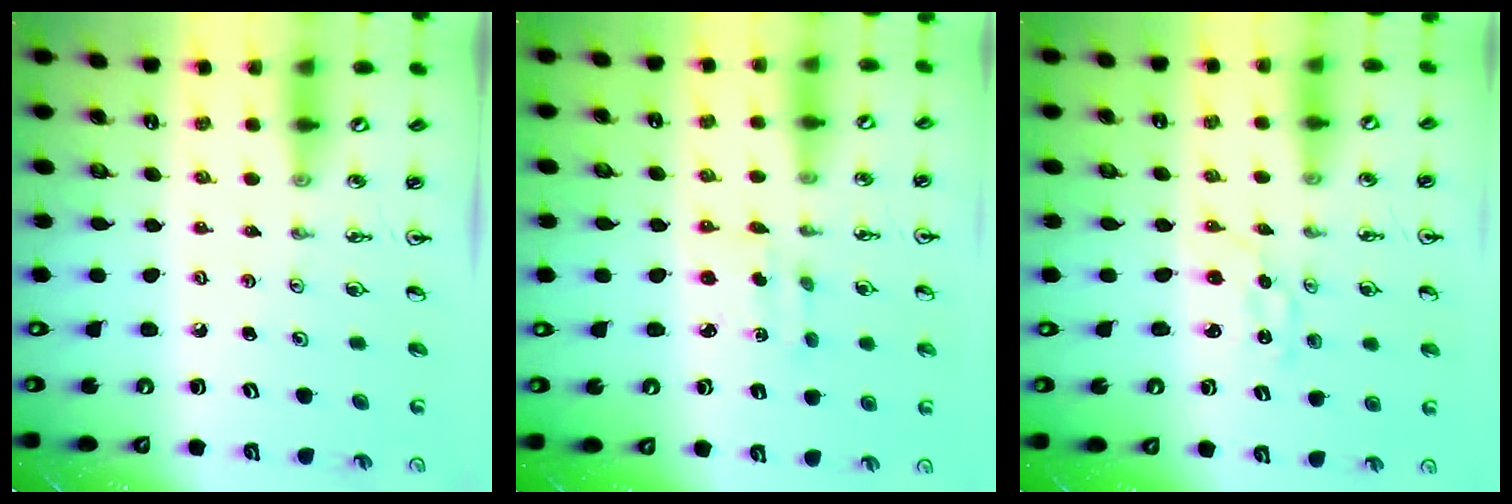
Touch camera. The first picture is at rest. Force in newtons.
{"total": 2.5, "press": 2.5, "slide": 0.2}
{"total": 1.2, "press": 1.2, "slide": 0.3}